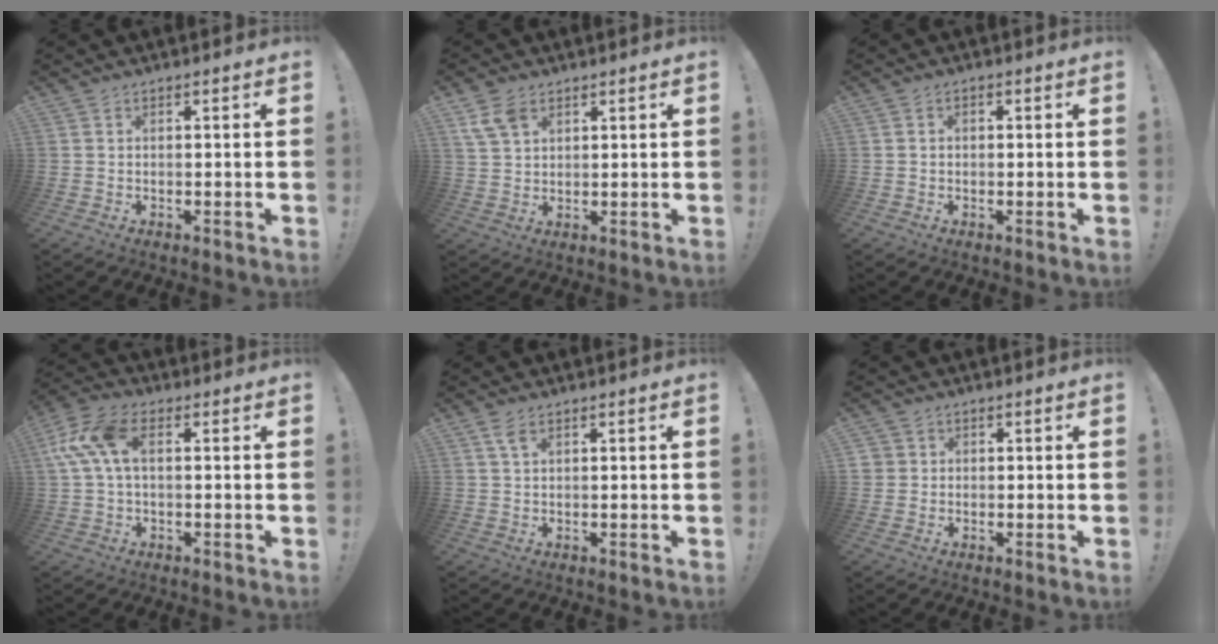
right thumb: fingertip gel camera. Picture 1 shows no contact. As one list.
[{"total": 6.9, "force": [3.8, 4.4, 3.7], "torque": [-0.079, -0.008, 0.075]}, {"total": 1.0, "force": [-0.4, 0.6, 0.6], "torque": [-0.011, 0.005, -0.008]}, {"total": 11.1, "force": [1.8, 6.0, 9.2], "torque": [-0.203, 0.008, 0.037]}, {"total": 3.1, "force": [1.6, 1.4, 2.3], "torque": [-0.041, -0.002, 0.028]}, {"total": 2.3, "force": [0.1, 2.3, 0.3], "torque": [-0.005, 0.004, 0.003]}]